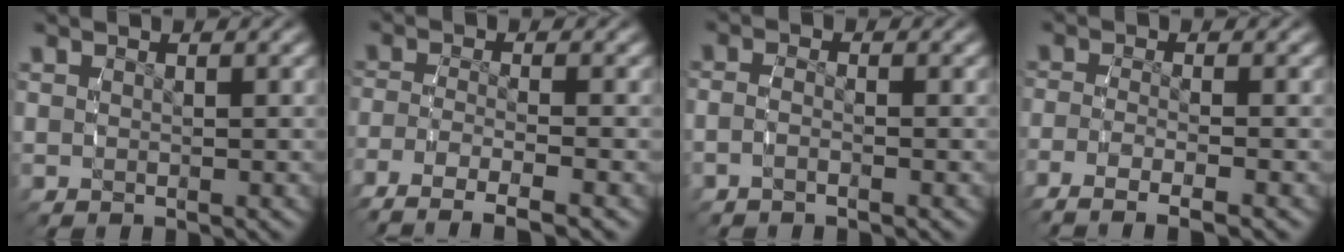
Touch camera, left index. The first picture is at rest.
{"total": 6.4, "force": [-5.0, 2.1, 3.5], "torque": [-0.077, -0.026, -0.069]}
{"total": 1.4, "force": [-1.1, 0.1, 0.8], "torque": [-0.023, 0.001, -0.026]}
{"total": 5.0, "force": [-3.8, 1.3, 2.9], "torque": [-0.066, -0.018, -0.055]}